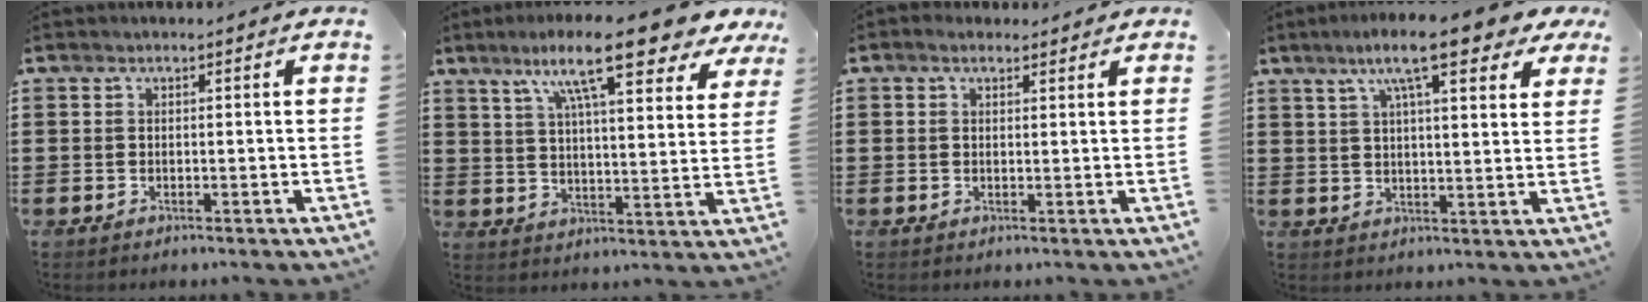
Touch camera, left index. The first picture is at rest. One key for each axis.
{"total": 13.6, "fx": 9.3, "fy": 1.7, "fz": 9.7, "tx": -0.178, "ty": -0.030, "tz": 0.151}
{"total": 1.2, "fx": 0.9, "fy": 0.6, "fz": 0.5, "tx": -0.011, "ty": 0.005, "tz": 0.017}
{"total": 10.3, "fx": 6.9, "fy": 1.5, "fz": 7.4, "tx": -0.136, "ty": -0.011, "tz": 0.115}